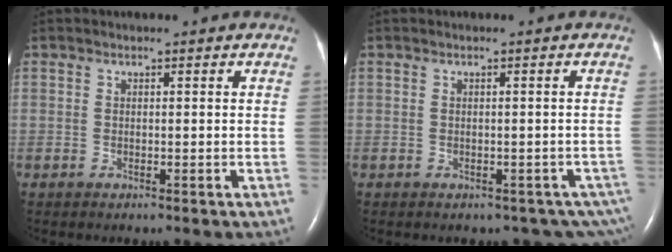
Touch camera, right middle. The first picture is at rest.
{"total": 11.6, "force": [-9.8, 5.4, 3.0], "torque": [-0.034, 0.021, -0.095]}